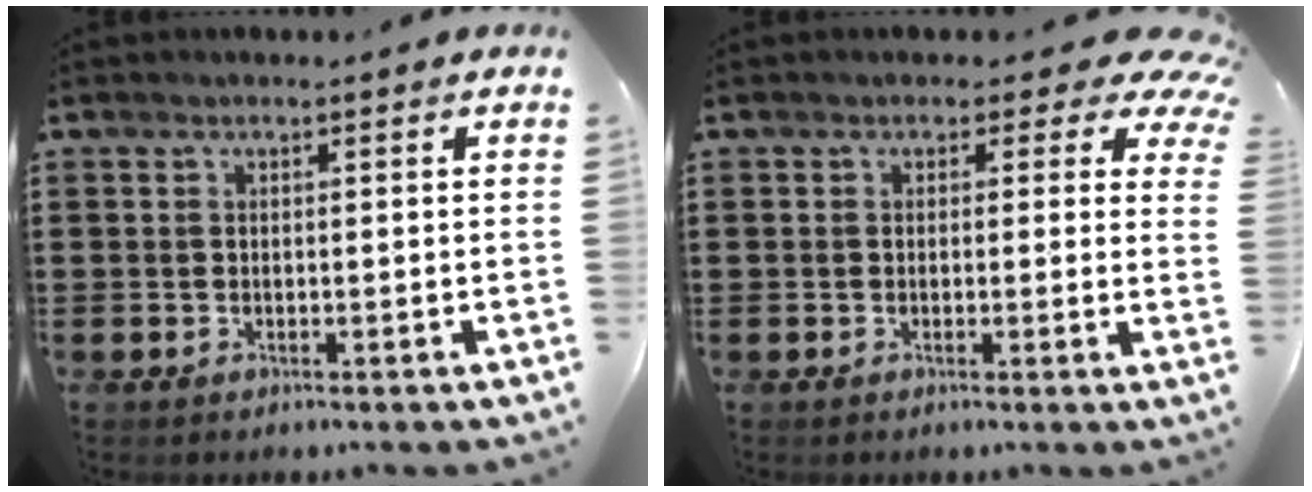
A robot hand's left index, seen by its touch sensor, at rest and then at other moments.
{"total": 3.2, "force": [1.7, 1.9, 2.0], "torque": [-0.026, -0.005, 0.022]}